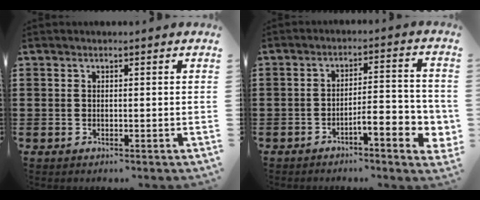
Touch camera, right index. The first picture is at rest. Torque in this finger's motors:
{"motor_torque": [0.34, -0.26, 0.21, 0.08]}